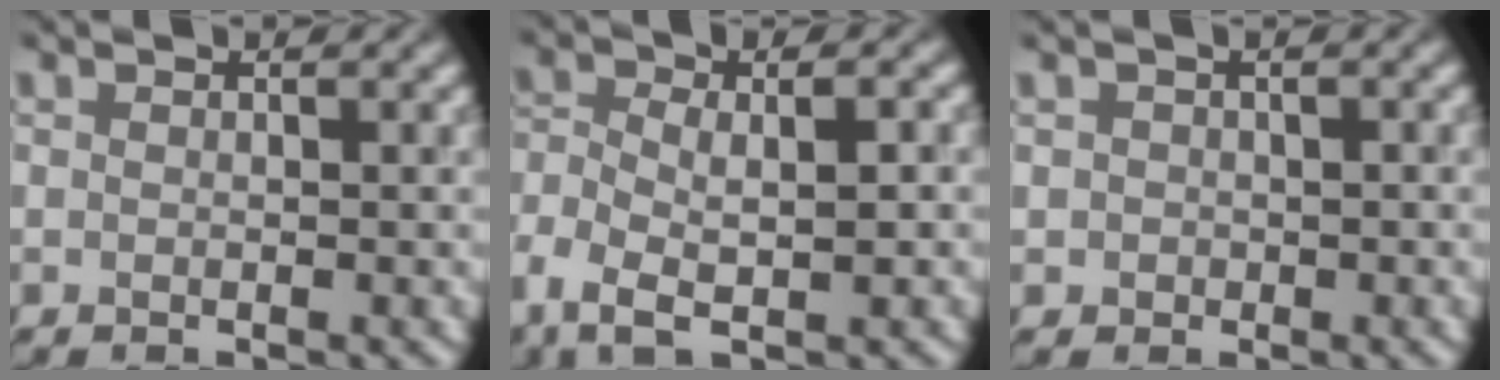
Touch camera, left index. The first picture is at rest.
{"total": 6.3, "force": [-2.7, 2.6, 5.1], "torque": [-0.099, 0.000, -0.053]}
{"total": 1.0, "force": [0.0, 1.0, 0.1], "torque": [0.006, -0.002, 0.000]}